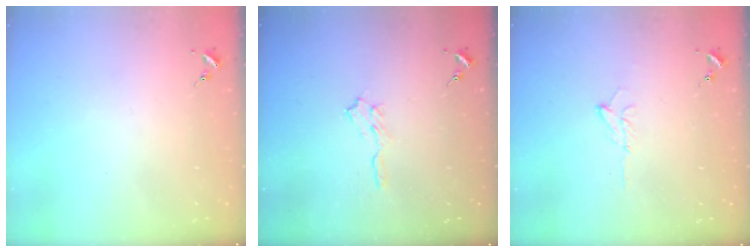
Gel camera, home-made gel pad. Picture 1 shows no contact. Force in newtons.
{"total": 5.8, "press": 5.7, "slide": 0.6}
{"total": 6.5, "press": 6.5, "slide": 0.8}